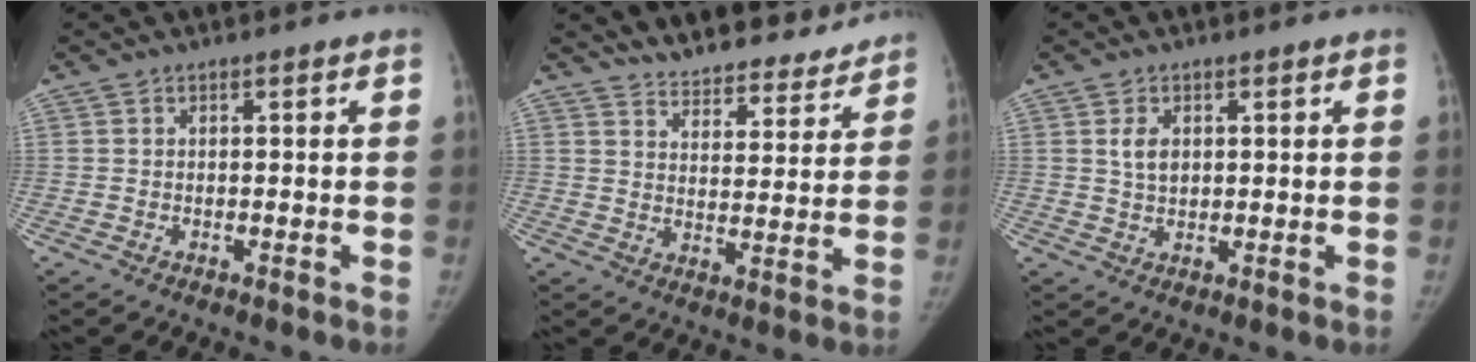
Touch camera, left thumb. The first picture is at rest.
{"total": 15.1, "force": [14.0, 4.4, 3.7], "torque": [-0.015, -0.072, 0.194]}
{"total": 3.4, "force": [1.1, 2.2, 2.3], "torque": [-0.033, -0.005, 0.022]}